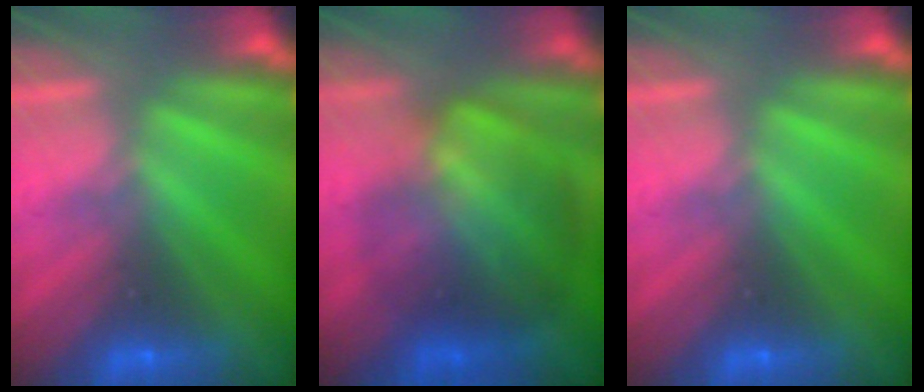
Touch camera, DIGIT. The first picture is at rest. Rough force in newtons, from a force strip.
{"total": 7.9}
{"total": 0.0}